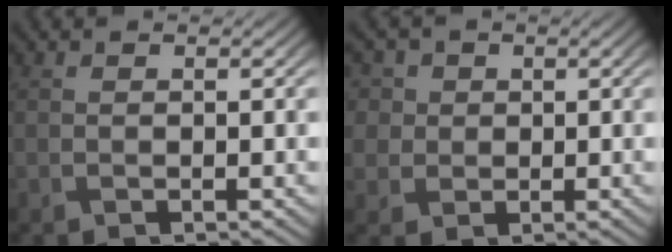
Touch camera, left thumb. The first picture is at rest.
{"total": 5.3, "force": [1.8, 4.6, 1.7], "torque": [-0.069, 0.009, 0.026]}